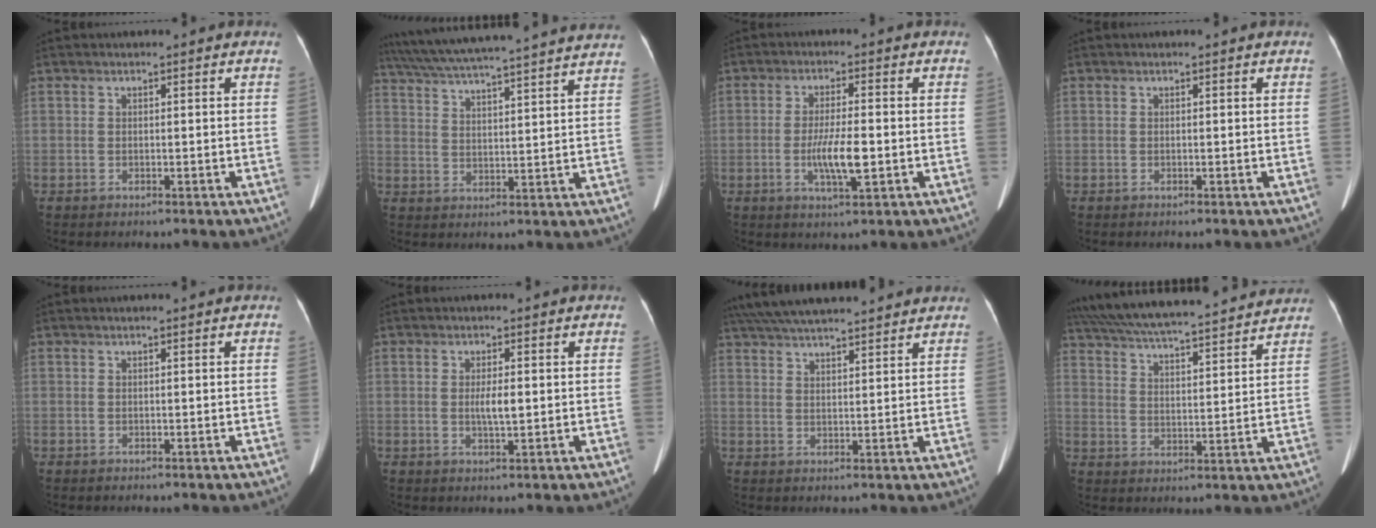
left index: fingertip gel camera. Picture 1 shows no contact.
{"total": 26.0, "force": [23.4, 0.5, 11.3], "torque": [-0.196, 0.009, 0.318]}
{"total": 6.0, "force": [-1.4, 0.8, 5.8], "torque": [-0.111, -0.011, -0.027]}
{"total": 0.0}
{"total": 0.6, "force": [0.5, 0.0, 0.2], "torque": [0.000, 0.010, 0.008]}
{"total": 2.6, "force": [0.0, 0.4, 2.5], "torque": [-0.047, -0.004, -0.001]}
{"total": 16.4, "force": [14.6, 2.4, 7.0], "torque": [-0.127, 0.053, 0.218]}
{"total": 24.5, "force": [22.1, 3.1, 10.0], "torque": [-0.181, 0.023, 0.310]}